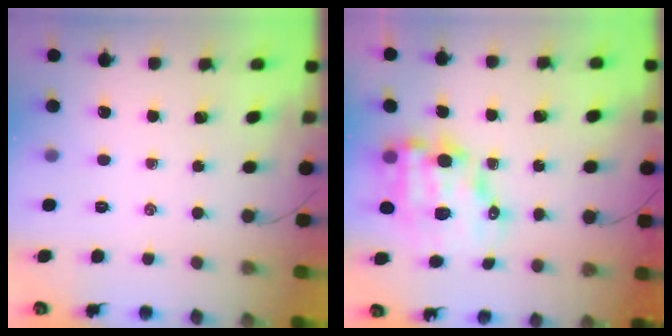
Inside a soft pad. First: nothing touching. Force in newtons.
{"total": 13.2, "press": 12.9, "slide": 2.8}